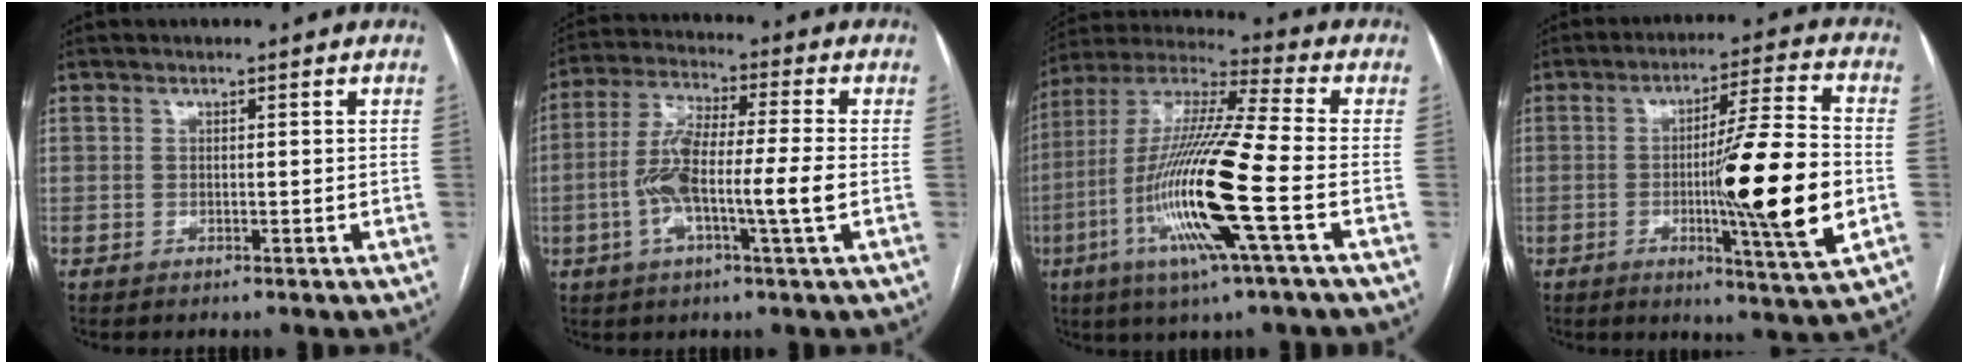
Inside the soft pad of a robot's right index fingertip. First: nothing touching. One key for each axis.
{"total": 11.4, "fx": -2.2, "fy": 0.7, "fz": 11.2, "tx": -0.223, "ty": 0.010, "tz": -0.049}
{"total": 19.1, "fx": -5.5, "fy": 0.1, "fz": 18.3, "tx": -0.376, "ty": -0.017, "tz": -0.111}
{"total": 16.7, "fx": -2.7, "fy": -0.2, "fz": 16.5, "tx": -0.254, "ty": -0.015, "tz": -0.045}